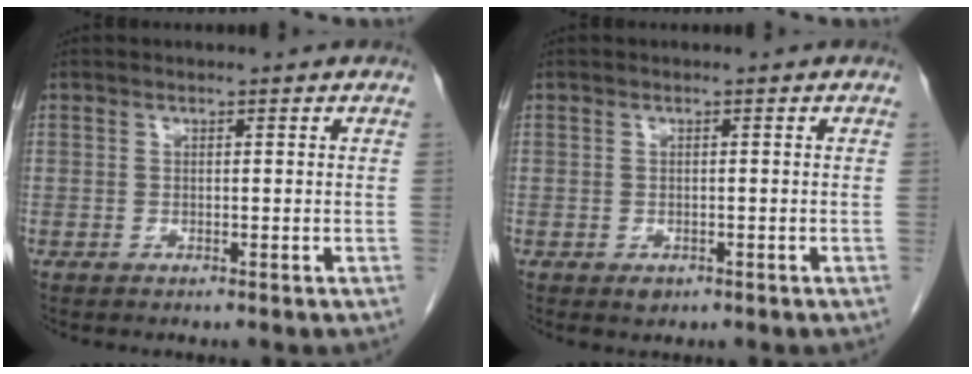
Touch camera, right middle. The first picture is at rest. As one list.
[{"total": 1.1, "force": [-0.6, 0.7, 0.5], "torque": [-0.007, 0.001, -0.003]}]